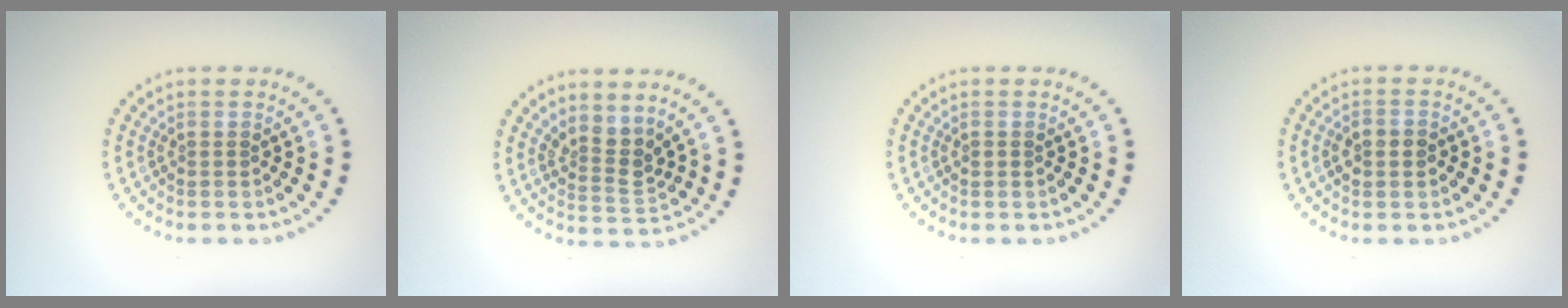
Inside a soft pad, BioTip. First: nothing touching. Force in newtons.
{"total": 2.7, "press": 2.0, "slide": 1.8}
{"total": 0.6, "press": 0.6, "slide": 0.1}
{"total": 2.3, "press": 2.3, "slide": 0.2}